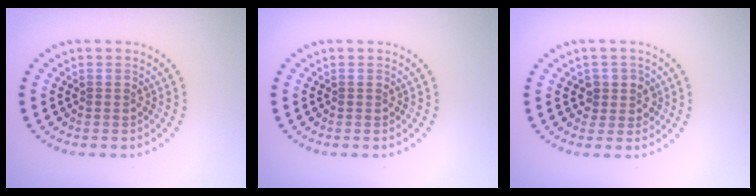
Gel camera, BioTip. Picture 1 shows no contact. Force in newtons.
{"total": 0.0}
{"total": 2.1, "press": 1.8, "slide": 1.1}